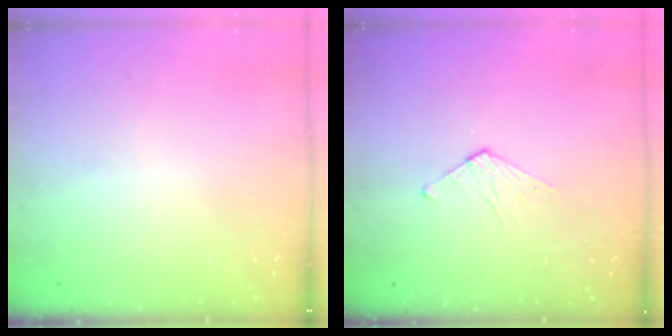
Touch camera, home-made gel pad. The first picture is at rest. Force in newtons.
{"total": 3.6, "press": 3.6, "slide": 0.3}